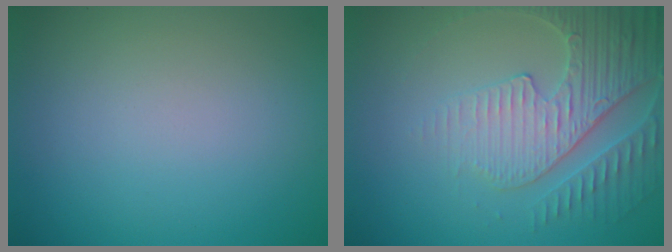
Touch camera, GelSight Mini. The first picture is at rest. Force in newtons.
{"total": 4.3, "press": 4.3, "slide": 0.4}